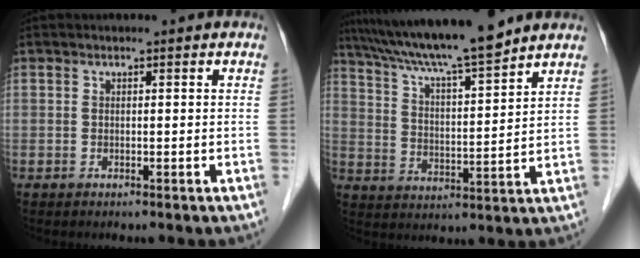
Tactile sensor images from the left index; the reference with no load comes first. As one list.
[{"total": 14.3, "force": [12.4, -0.5, 7.0], "torque": [-0.126, 0.011, 0.208]}]